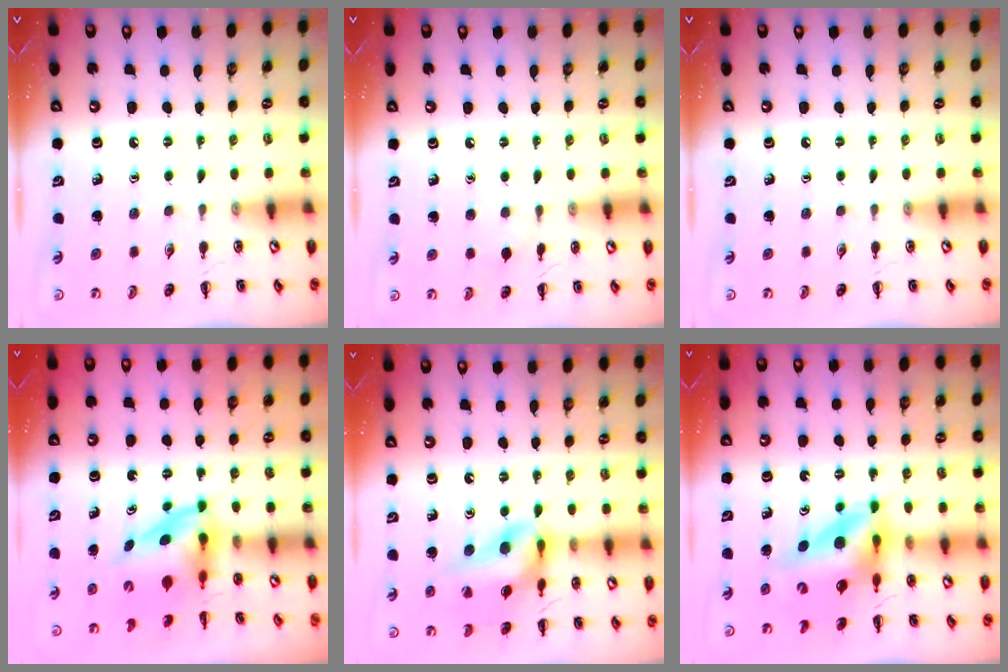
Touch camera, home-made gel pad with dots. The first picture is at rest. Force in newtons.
{"total": 3.9, "press": 3.6, "slide": 1.5}
{"total": 0.0}
{"total": 3.7, "press": 3.7, "slide": 0.6}
{"total": 13.1, "press": 12.5, "slide": 4.0}
{"total": 10.6, "press": 10.1, "slide": 3.3}